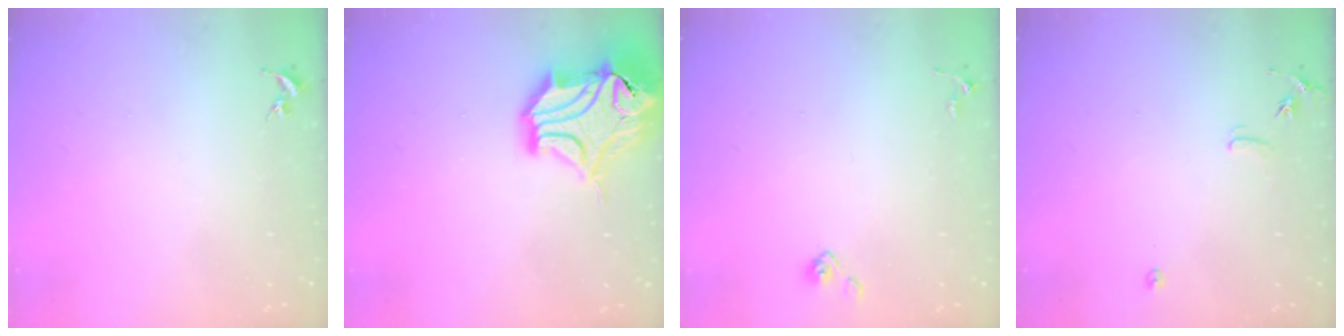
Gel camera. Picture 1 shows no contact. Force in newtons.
{"total": 20.0, "press": 19.8, "slide": 2.7}
{"total": 4.0, "press": 4.0, "slide": 0.4}
{"total": 6.9, "press": 6.9, "slide": 0.7}